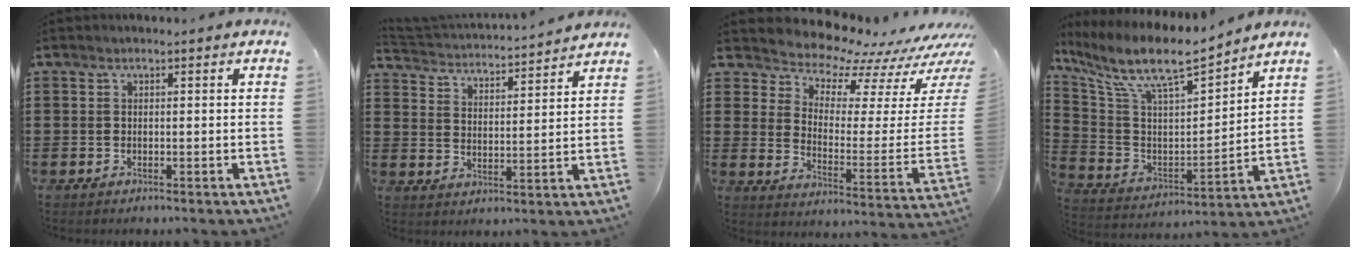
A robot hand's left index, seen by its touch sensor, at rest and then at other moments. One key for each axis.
{"total": 3.3, "fx": 3.3, "fy": -0.2, "fz": 0.0, "tx": -0.023, "ty": -0.030, "tz": 0.051}
{"total": 6.7, "fx": 6.6, "fy": 1.0, "fz": 0.4, "tx": -0.037, "ty": -0.082, "tz": 0.110}
{"total": 10.0, "fx": 7.9, "fy": 2.2, "fz": 5.7, "tx": -0.146, "ty": -0.048, "tz": 0.132}